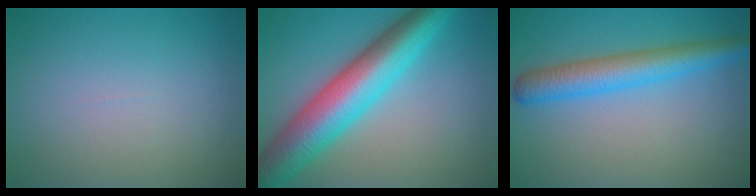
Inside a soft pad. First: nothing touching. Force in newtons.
{"total": 10.0, "press": 10.0, "slide": 0.1}
{"total": 5.0, "press": 5.0, "slide": 0.2}